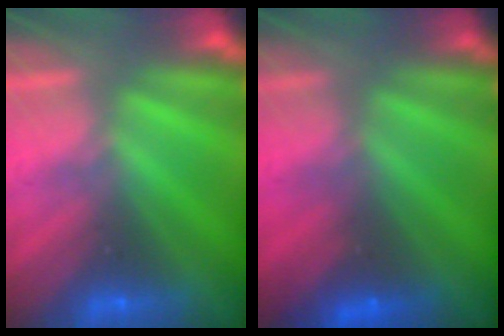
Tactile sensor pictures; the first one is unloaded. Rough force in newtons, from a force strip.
{"total": 1.5}